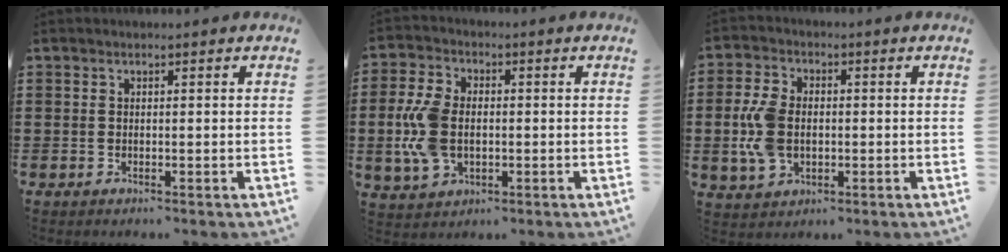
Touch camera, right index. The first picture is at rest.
{"total": 8.7, "force": [-0.7, 5.6, 6.6], "torque": [-0.169, 0.001, -0.019]}
{"total": 7.5, "force": [-0.5, 4.9, 5.6], "torque": [-0.147, 0.000, -0.017]}